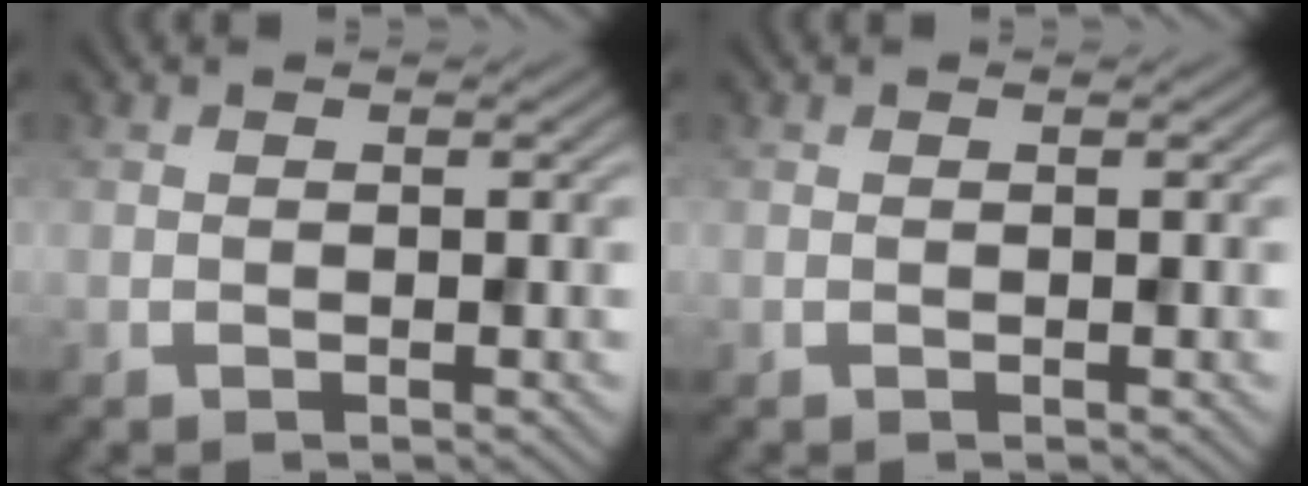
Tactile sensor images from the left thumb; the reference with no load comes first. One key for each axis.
{"total": 0.0}